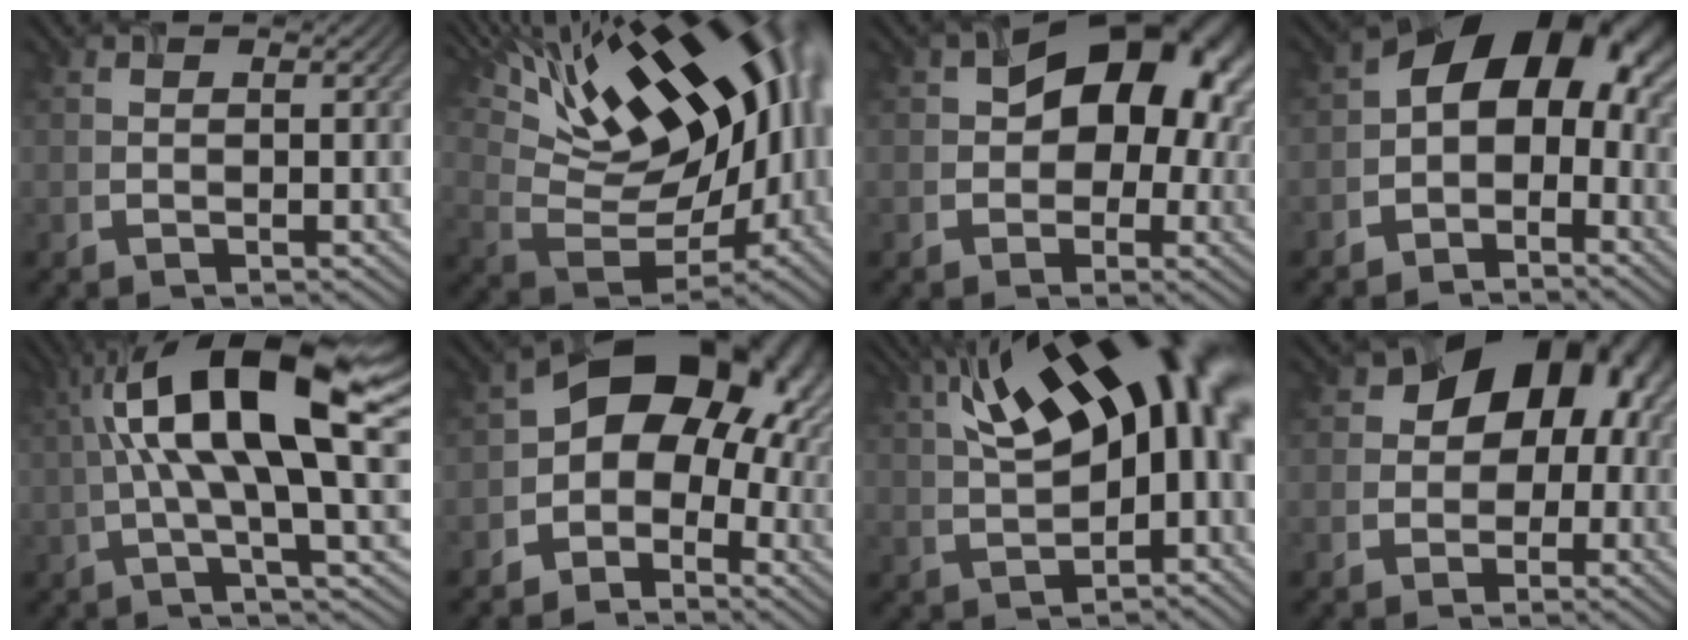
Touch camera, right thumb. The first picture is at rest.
{"total": 21.1, "force": [9.2, 10.3, 16.0], "torque": [-0.268, 0.051, 0.150]}
{"total": 12.4, "force": [1.9, 8.7, 8.7], "torque": [-0.082, 0.012, 0.015]}
{"total": 11.6, "force": [-0.5, 7.9, 8.4], "torque": [-0.115, 0.006, -0.021]}
{"total": 15.6, "force": [3.4, 3.2, 14.9], "torque": [-0.258, 0.015, 0.065]}
{"total": 12.4, "force": [-0.8, 9.2, 8.4], "torque": [-0.098, -0.005, -0.027]}
{"total": 18.4, "force": [5.2, 8.2, 15.6], "torque": [-0.248, 0.039, 0.083]}
{"total": 12.0, "force": [1.7, 9.5, 7.2], "torque": [-0.086, 0.001, 0.001]}